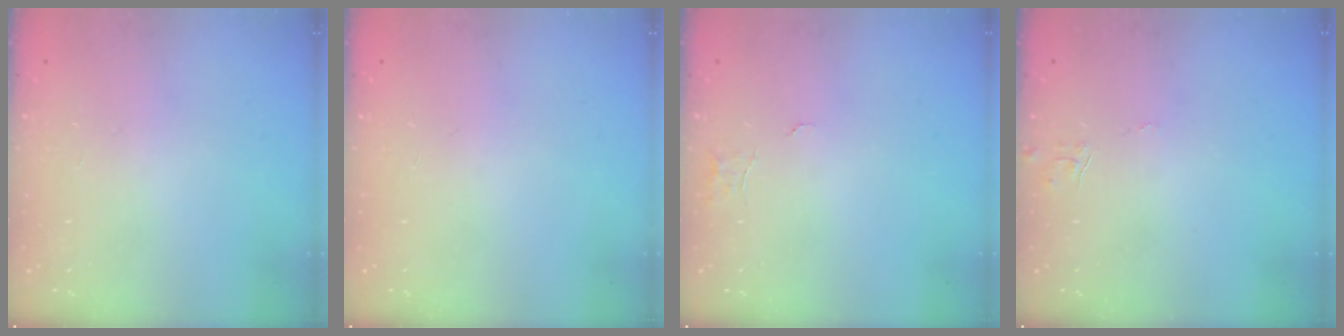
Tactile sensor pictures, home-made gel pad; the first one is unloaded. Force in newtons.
{"total": 0.0}
{"total": 3.7, "press": 3.7, "slide": 0.3}
{"total": 5.2, "press": 5.2, "slide": 0.5}